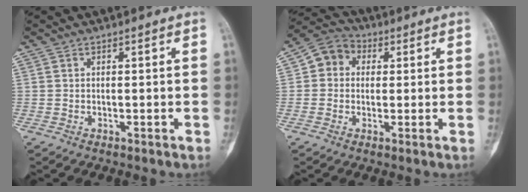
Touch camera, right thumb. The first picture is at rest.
{"total": 6.9, "force": [1.3, 5.9, 3.2], "torque": [-0.030, 0.015, 0.009]}